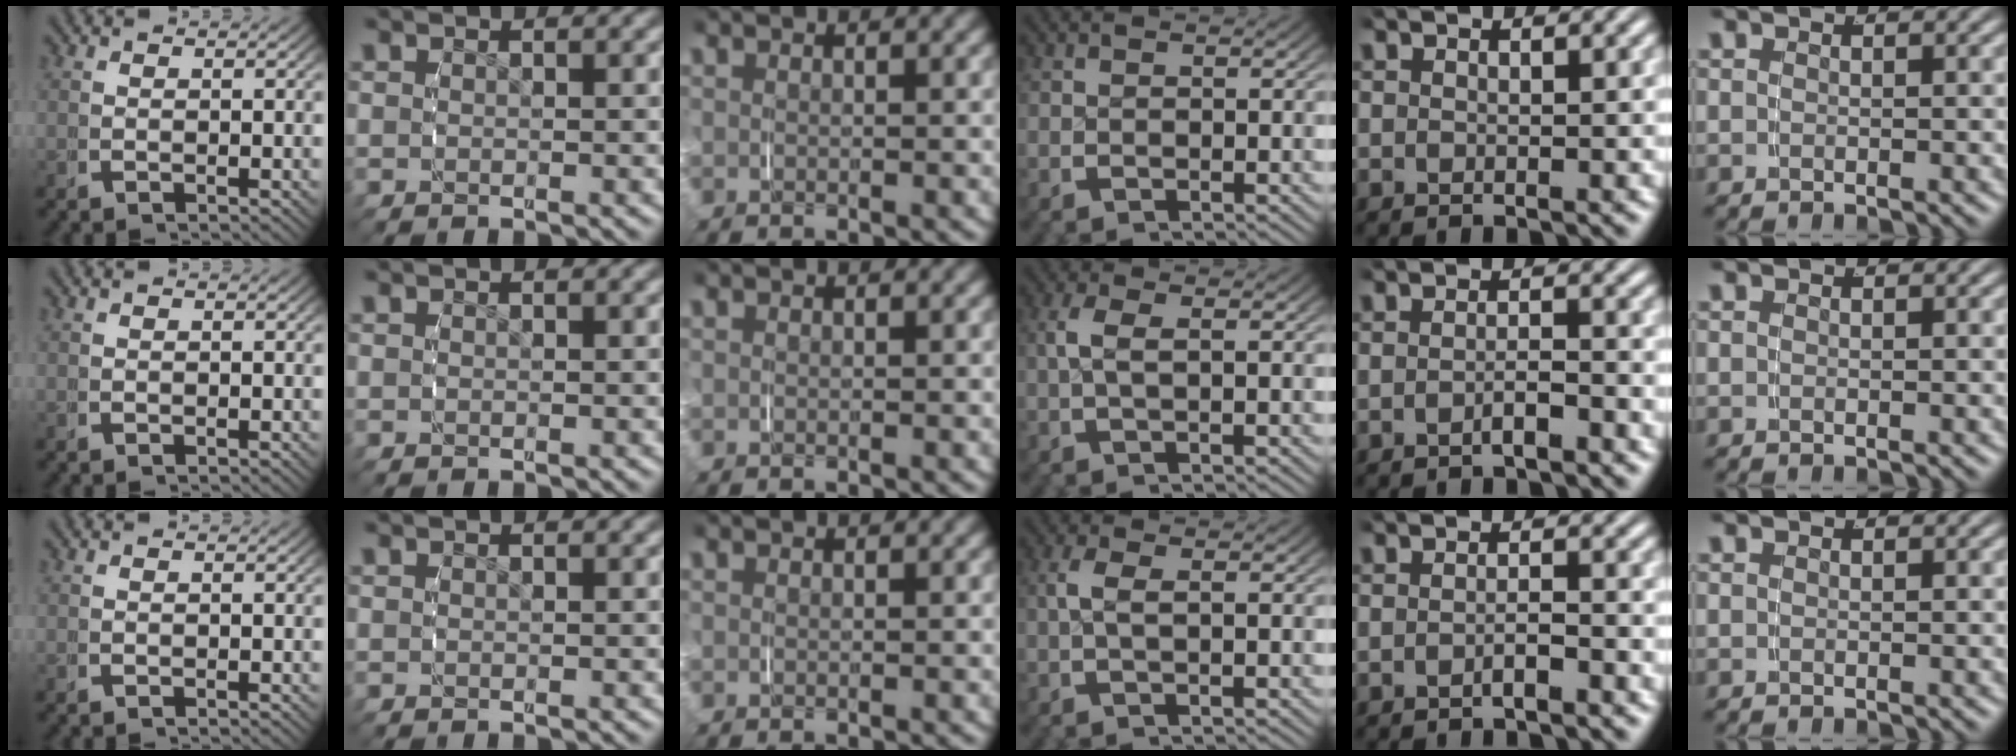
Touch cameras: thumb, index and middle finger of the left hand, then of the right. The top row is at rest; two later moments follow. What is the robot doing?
{"motion": "grasp_and_lifting", "object": "toothpaste"}